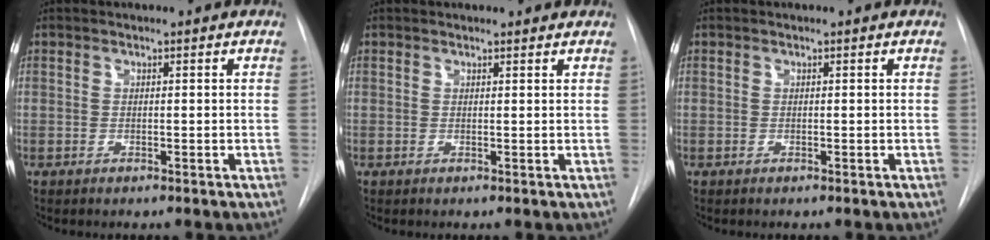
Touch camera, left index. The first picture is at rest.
{"total": 3.1, "force": [3.0, 0.6, 0.4], "torque": [-0.010, 0.015, 0.029]}
{"total": 0.0}